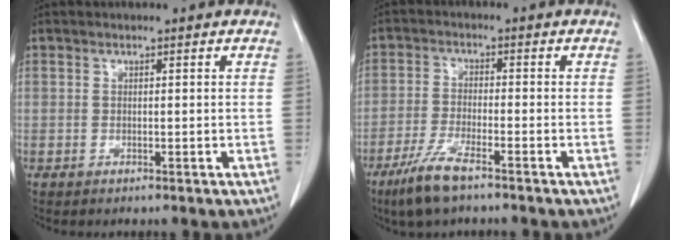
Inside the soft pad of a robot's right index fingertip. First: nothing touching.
{"total": 6.7, "force": [-4.6, 0.9, 4.7], "torque": [-0.105, -0.014, -0.085]}